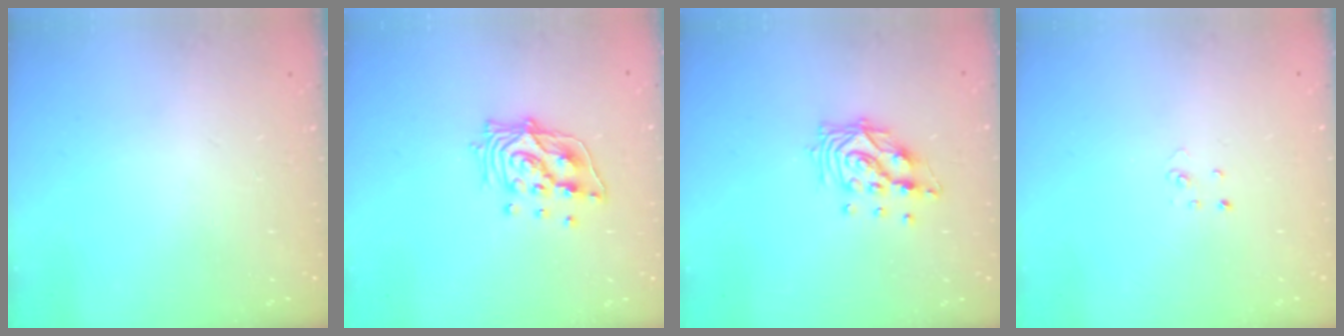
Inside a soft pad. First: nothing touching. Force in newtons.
{"total": 12.4, "press": 12.3, "slide": 1.1}
{"total": 10.8, "press": 10.8, "slide": 0.7}
{"total": 1.9, "press": 1.9, "slide": 0.2}